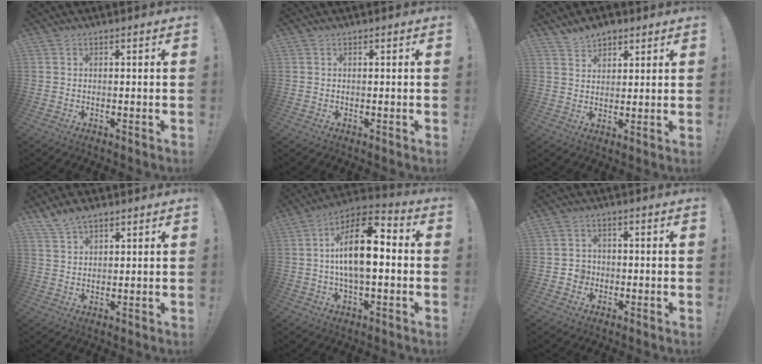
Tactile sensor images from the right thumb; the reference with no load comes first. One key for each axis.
{"total": 0.0}
{"total": 5.6, "fx": 4.6, "fy": 3.1, "fz": 1.0, "tx": -0.019, "ty": -0.026, "tz": 0.085}
{"total": 5.3, "fx": 4.2, "fy": 2.2, "fz": 2.3, "tx": -0.042, "ty": -0.021, "tz": 0.079}
{"total": 15.3, "fx": 0.7, "fy": 6.7, "fz": 13.8, "tx": -0.240, "ty": -0.001, "tz": 0.003}
{"total": 3.6, "fx": -1.0, "fy": 3.3, "fz": 1.0, "tx": -0.016, "ty": 0.007, "tz": -0.018}